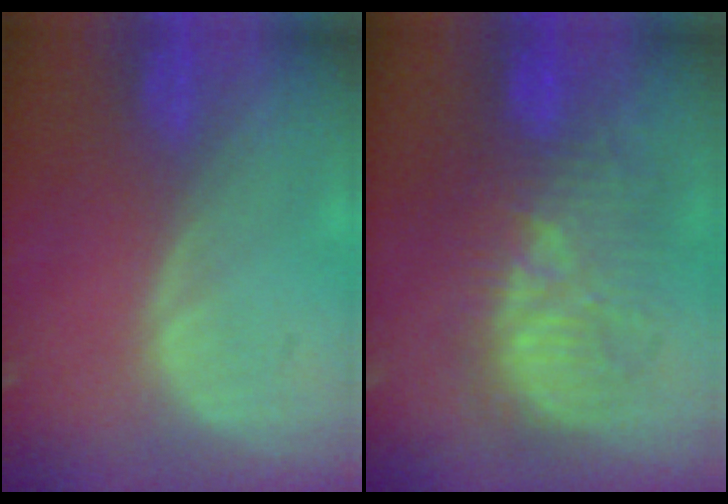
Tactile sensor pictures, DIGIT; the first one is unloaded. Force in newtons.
{"total": 10.3, "press": 10.3, "slide": 0.3}